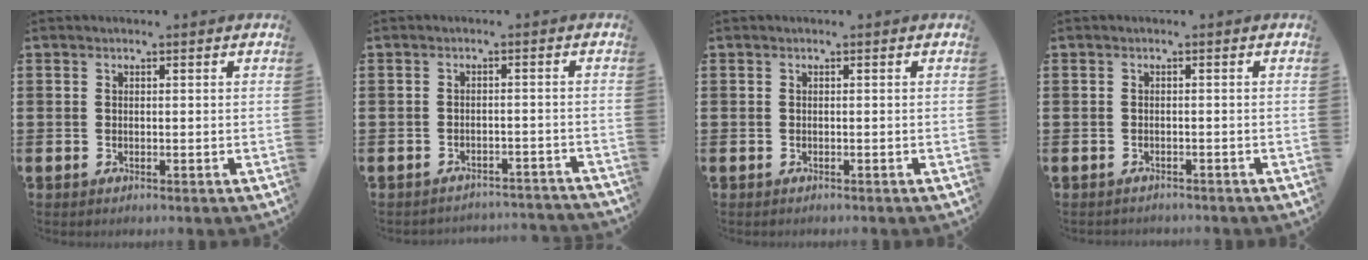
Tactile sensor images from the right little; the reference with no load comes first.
{"total": 1.9, "force": [-1.9, 0.0, -0.1], "torque": [-0.004, 0.004, -0.042]}
{"total": 0.0}
{"total": 0.6, "force": [-0.6, 0.1, -0.1], "torque": [0.000, 0.000, -0.014]}